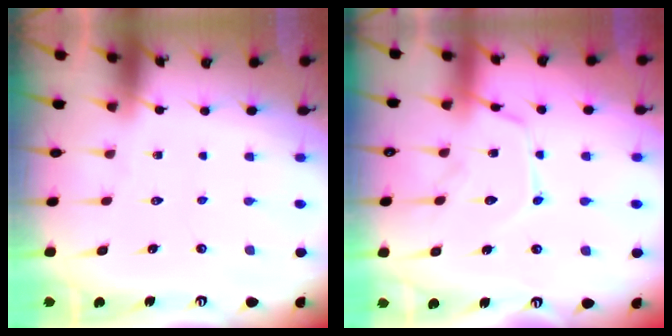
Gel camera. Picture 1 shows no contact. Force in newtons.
{"total": 12.9, "press": 12.9, "slide": 1.0}